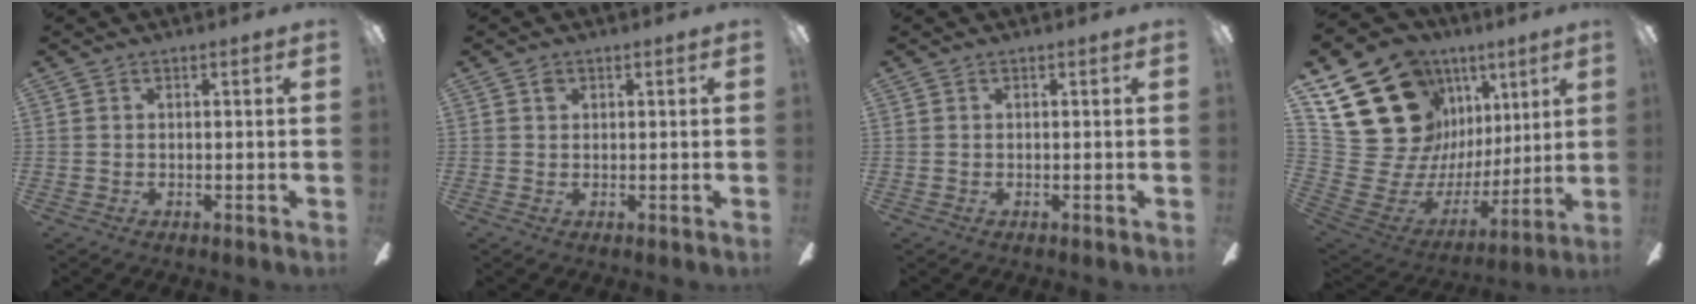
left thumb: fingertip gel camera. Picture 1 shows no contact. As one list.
[{"total": 1.0, "force": [0.5, 0.7, 0.5], "torque": [-0.011, 0.003, 0.008]}, {"total": 0.0}, {"total": 25.8, "force": [13.2, 18.4, 12.4], "torque": [-0.247, -0.093, 0.294]}]